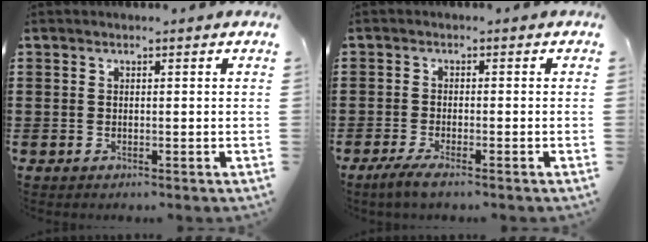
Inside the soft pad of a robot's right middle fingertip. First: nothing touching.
{"total": 2.2, "force": [-1.7, 0.0, 1.5], "torque": [-0.032, -0.004, -0.032]}